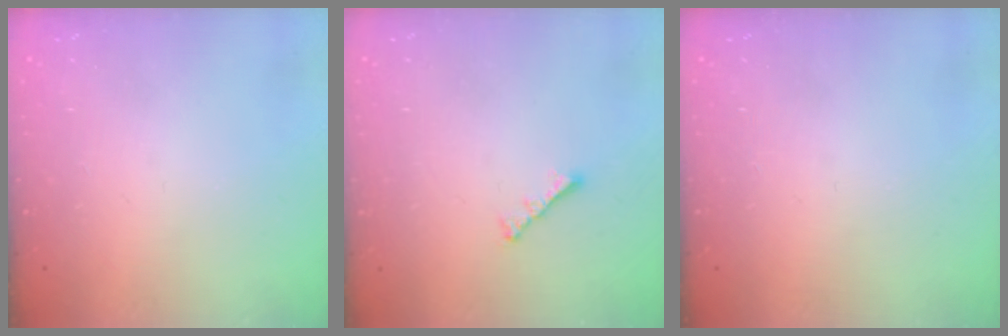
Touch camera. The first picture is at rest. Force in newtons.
{"total": 2.4, "press": 2.3, "slide": 0.6}
{"total": 0.0}